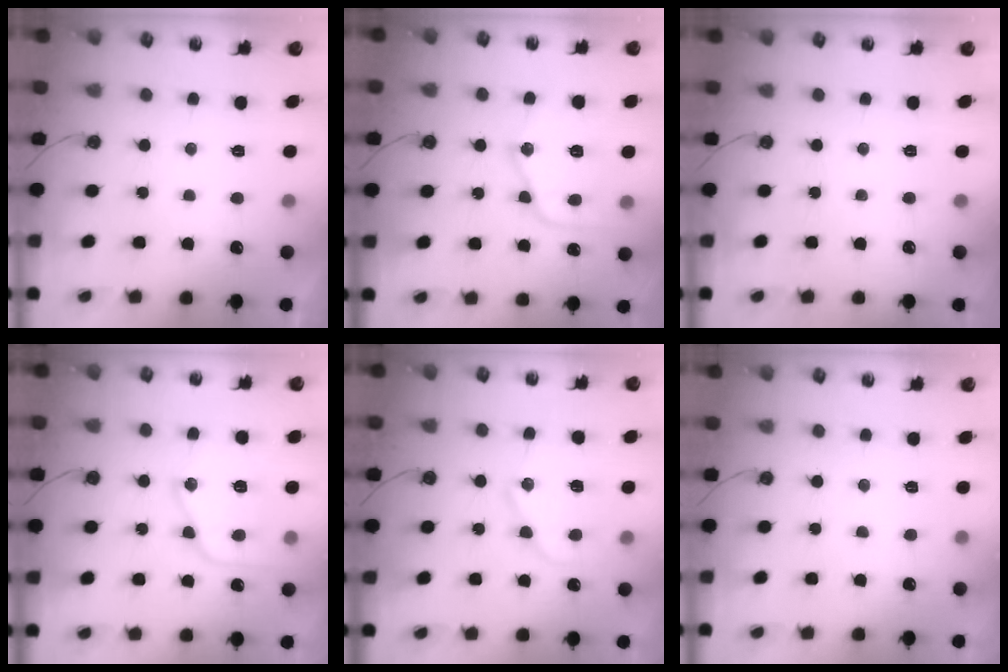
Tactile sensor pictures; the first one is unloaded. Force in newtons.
{"total": 16.0, "press": 16.0, "slide": 1.3}
{"total": 0.0}
{"total": 16.1, "press": 16.1, "slide": 1.3}
{"total": 14.8, "press": 14.7, "slide": 1.5}
{"total": 4.2, "press": 4.1, "slide": 0.7}